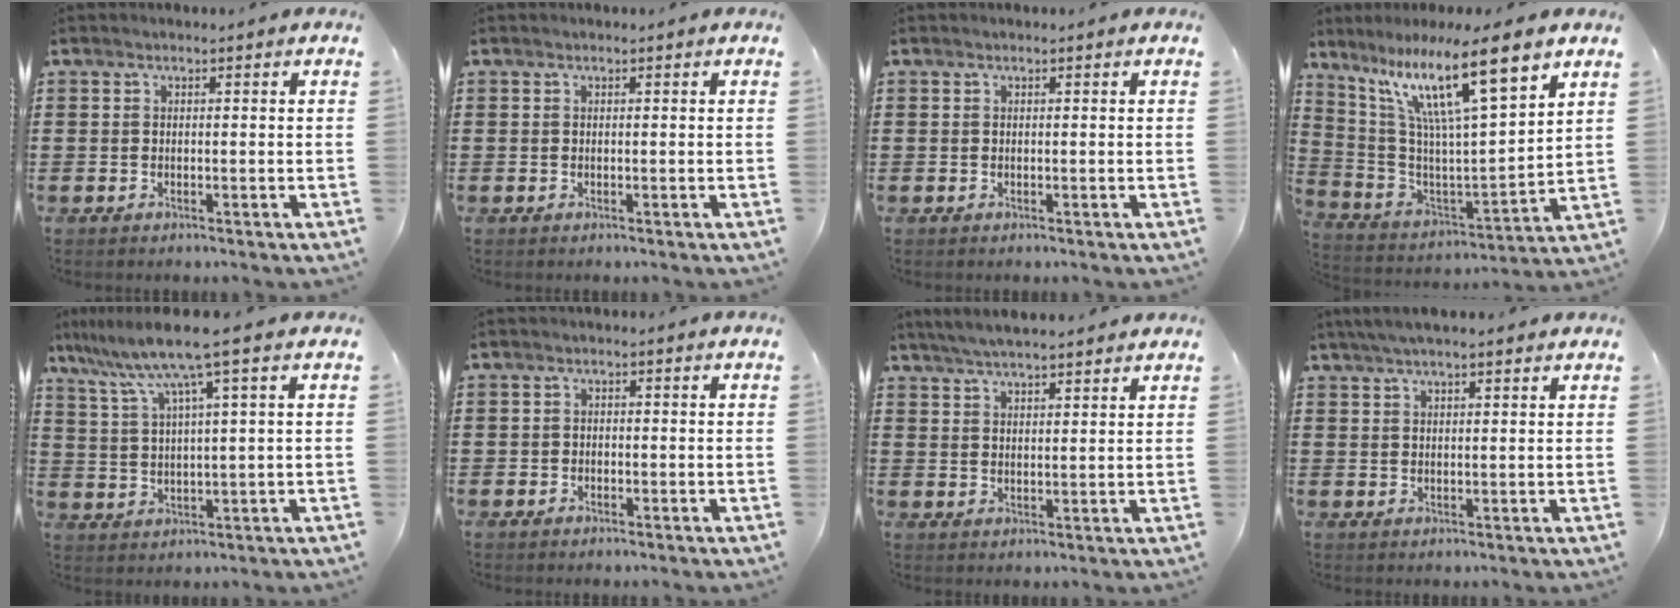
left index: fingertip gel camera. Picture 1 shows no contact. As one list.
[{"total": 0.0}, {"total": 0.0}, {"total": 15.5, "force": [9.2, 3.7, 12.0], "torque": [-0.226, -0.037, 0.149]}, {"total": 8.0, "force": [4.7, -0.2, 6.4], "torque": [-0.148, -0.022, 0.075]}, {"total": 1.0, "force": [-0.8, 0.6, 0.1], "torque": [-0.005, 0.003, -0.018]}, {"total": 4.0, "force": [3.7, -0.1, 1.3], "torque": [-0.036, -0.006, 0.068]}, {"total": 3.2, "force": [2.5, 0.4, 2.0], "torque": [-0.043, 0.004, 0.047]}]